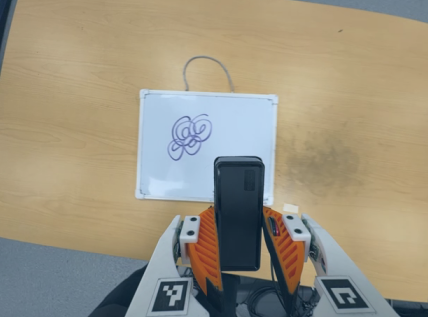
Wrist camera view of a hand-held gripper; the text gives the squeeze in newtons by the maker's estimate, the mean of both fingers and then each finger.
{"total": 3.7, "left": 2.4, "right": 5.0}